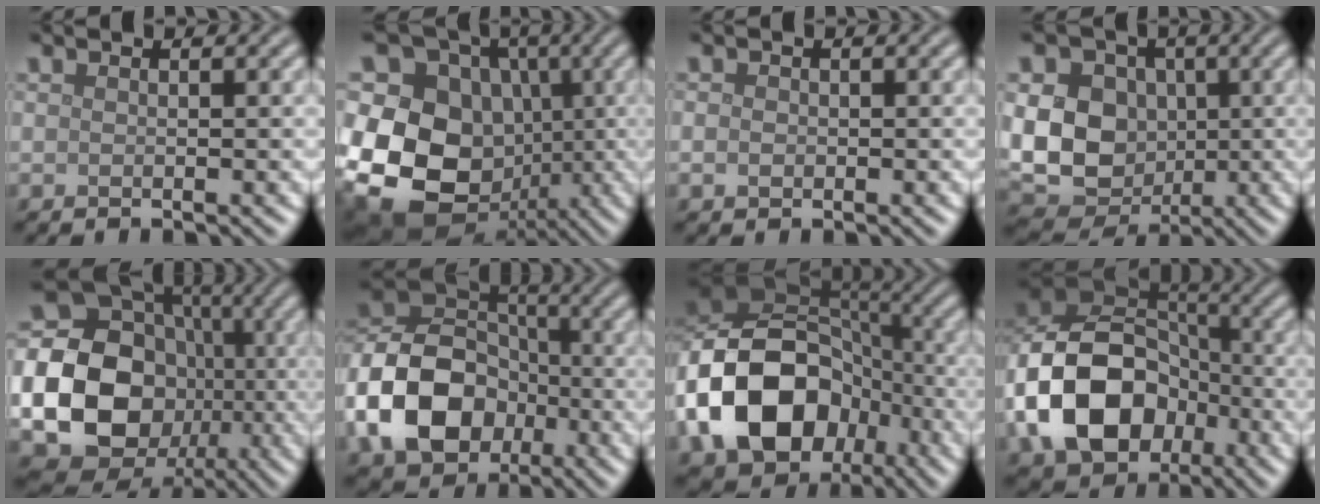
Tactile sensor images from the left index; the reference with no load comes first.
{"total": 15.4, "force": [-2.0, 12.9, 8.2], "torque": [-0.162, 0.000, -0.060]}
{"total": 0.9, "force": [-0.1, 0.8, 0.5], "torque": [-0.009, -0.001, -0.005]}
{"total": 12.5, "force": [0.3, 10.2, 7.1], "torque": [-0.125, 0.006, -0.018]}
{"total": 23.4, "force": [-3.6, 21.2, 9.3], "torque": [-0.215, -0.017, -0.102]}
{"total": 12.2, "force": [-3.8, 9.1, 7.1], "torque": [-0.142, 0.000, -0.084]}
{"total": 15.9, "force": [-5.1, 12.3, 8.7], "torque": [-0.176, -0.015, -0.103]}
{"total": 14.3, "force": [-4.3, 10.8, 8.4], "torque": [-0.174, -0.018, -0.085]}